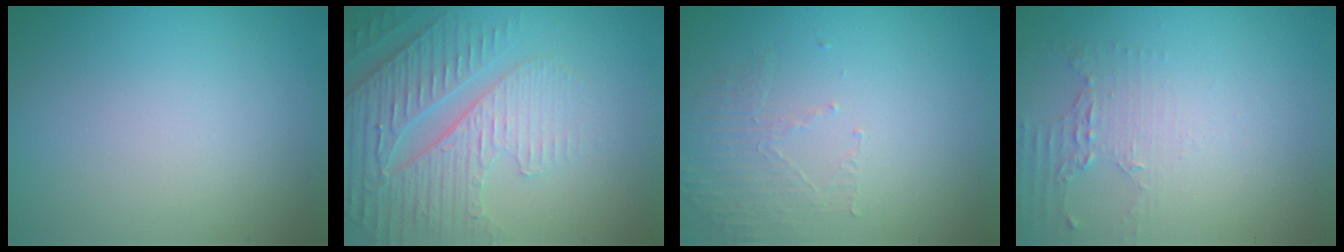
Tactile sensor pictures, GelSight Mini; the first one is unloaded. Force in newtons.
{"total": 4.9, "press": 4.5, "slide": 2.0}
{"total": 1.6, "press": 0.7, "slide": 1.4}
{"total": 2.1, "press": 1.5, "slide": 1.4}